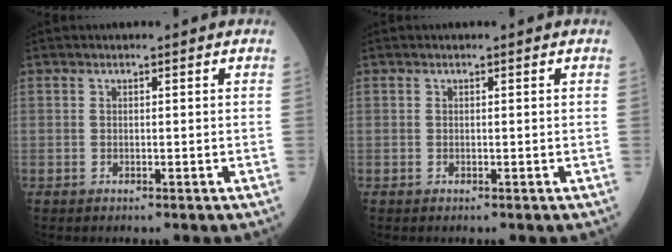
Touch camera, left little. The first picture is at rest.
{"total": 0.0}